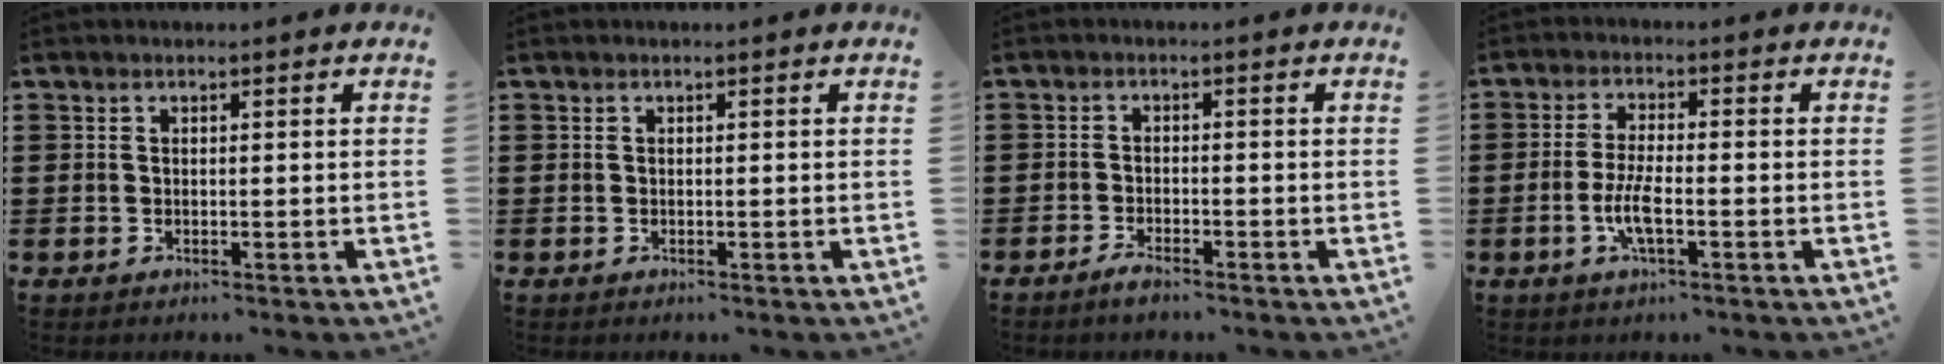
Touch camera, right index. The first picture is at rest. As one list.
[{"total": 0.0}, {"total": 1.9, "force": [-1.8, 0.3, 0.6], "torque": [-0.013, 0.002, -0.034]}, {"total": 4.9, "force": [-1.6, 1.2, 4.5], "torque": [-0.103, -0.006, -0.037]}]